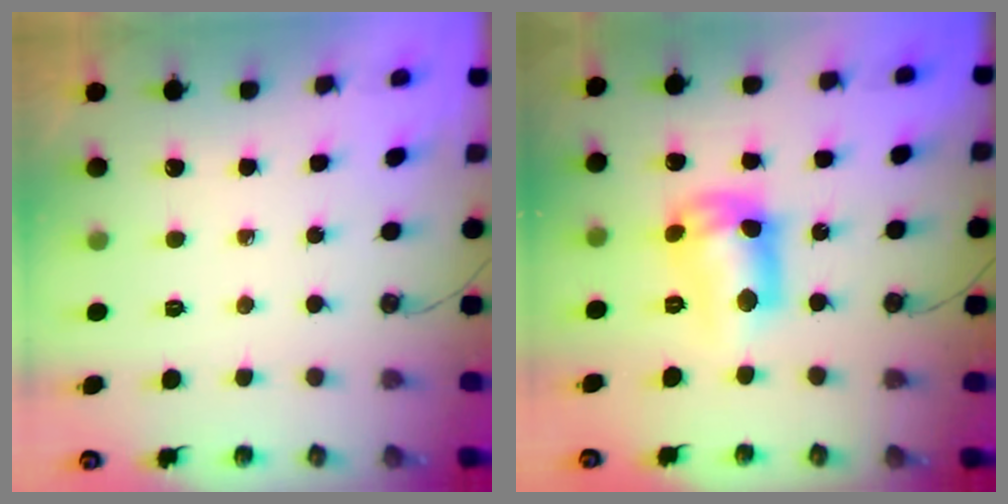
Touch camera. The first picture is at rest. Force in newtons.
{"total": 11.7, "press": 11.7, "slide": 1.1}